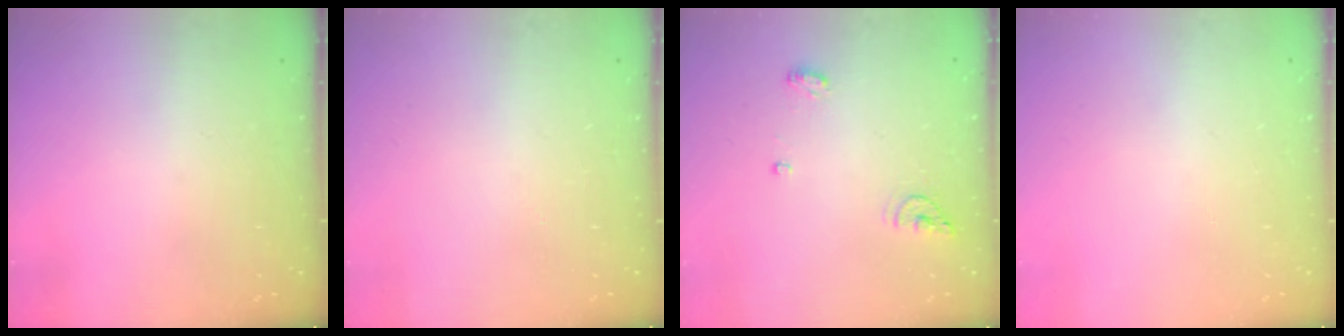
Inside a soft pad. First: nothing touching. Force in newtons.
{"total": 0.0}
{"total": 10.0, "press": 7.3, "slide": 6.9}
{"total": 0.0}